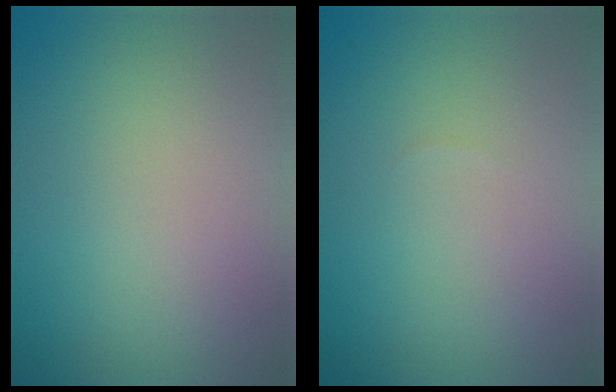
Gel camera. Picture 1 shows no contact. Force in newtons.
{"total": 0.0}